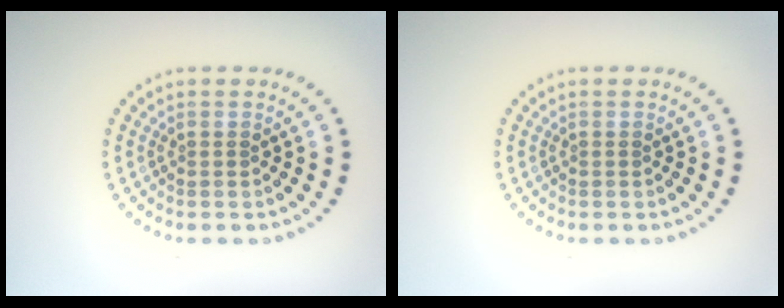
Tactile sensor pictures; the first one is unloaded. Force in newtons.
{"total": 0.0}